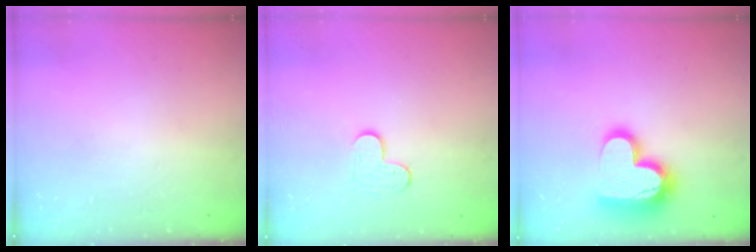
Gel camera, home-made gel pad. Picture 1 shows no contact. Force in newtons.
{"total": 4.7, "press": 4.7, "slide": 0.5}
{"total": 17.8, "press": 17.7, "slide": 1.5}